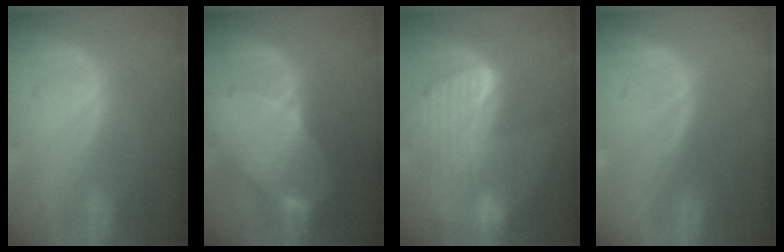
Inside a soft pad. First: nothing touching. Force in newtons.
{"total": 8.2, "press": 7.4, "slide": 3.7}
{"total": 10.0, "press": 8.7, "slide": 5.0}
{"total": 0.0}